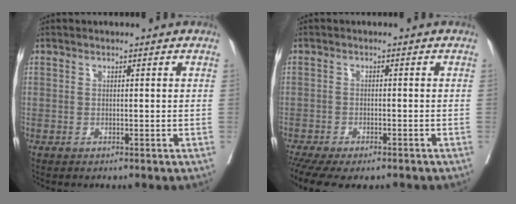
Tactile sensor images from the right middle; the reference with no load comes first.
{"total": 10.2, "force": [-8.0, 3.3, 5.3], "torque": [-0.097, -0.007, -0.117]}